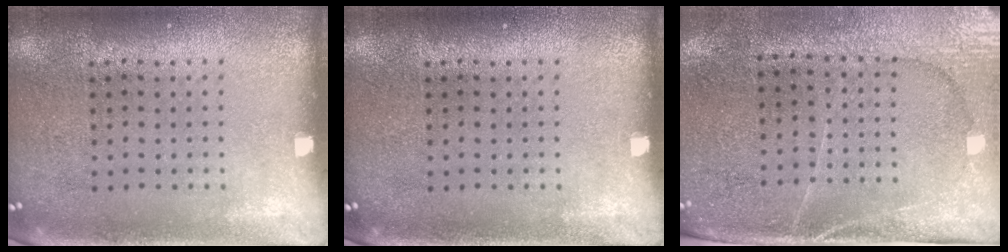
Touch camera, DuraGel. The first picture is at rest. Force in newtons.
{"total": 0.0}
{"total": 2.9, "press": 2.7, "slide": 1.2}